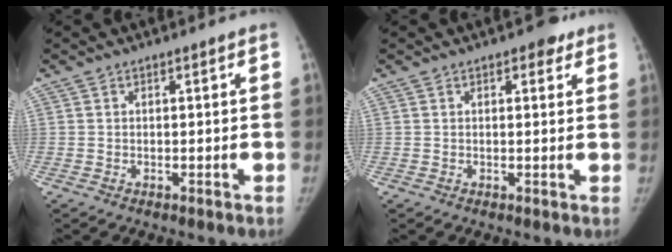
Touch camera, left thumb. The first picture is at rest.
{"total": 2.7, "force": [1.6, 1.6, 1.4], "torque": [0.001, -0.004, 0.015]}